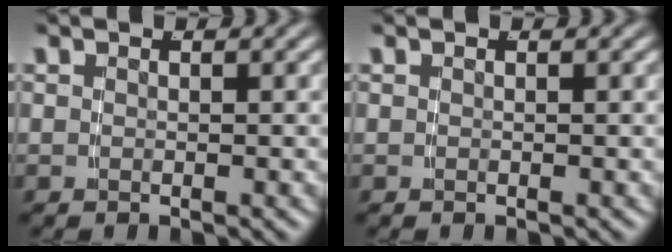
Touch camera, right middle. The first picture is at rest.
{"total": 0.0}